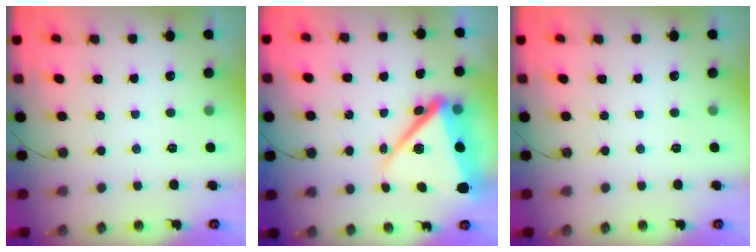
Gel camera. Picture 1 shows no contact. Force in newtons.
{"total": 16.9, "press": 16.8, "slide": 1.7}
{"total": 0.0}